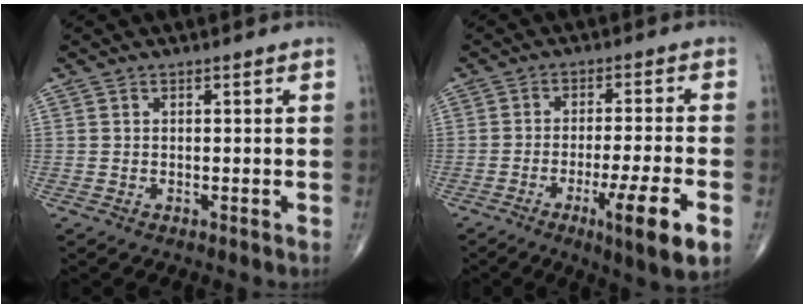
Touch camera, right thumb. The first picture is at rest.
{"total": 10.9, "force": [-4.6, 0.9, 9.8], "torque": [-0.162, 0.000, -0.070]}